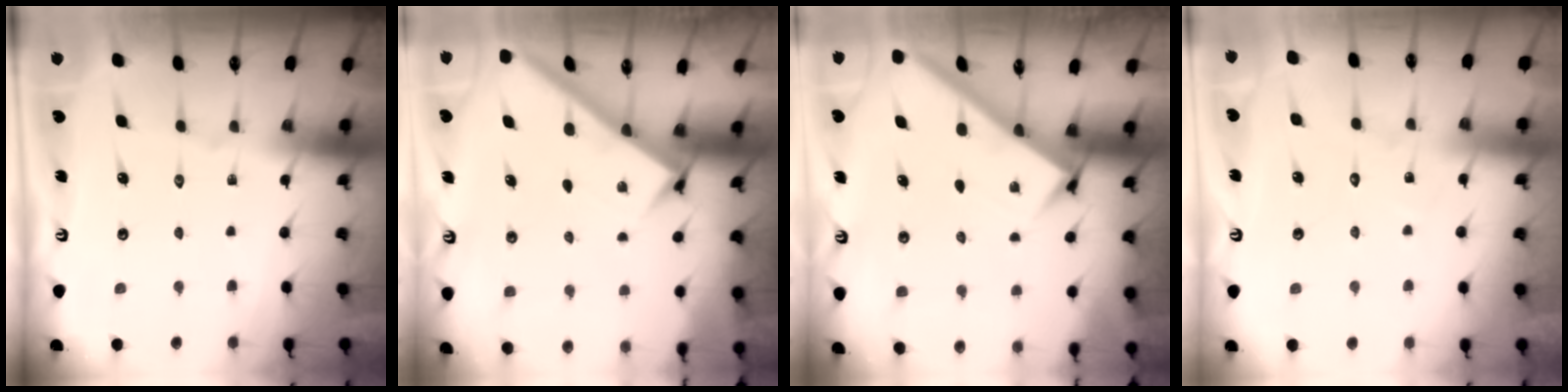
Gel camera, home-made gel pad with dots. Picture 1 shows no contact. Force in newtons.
{"total": 2.5, "press": 2.5, "slide": 0.3}
{"total": 3.0, "press": 3.0, "slide": 0.1}
{"total": 5.3, "press": 5.2, "slide": 0.4}